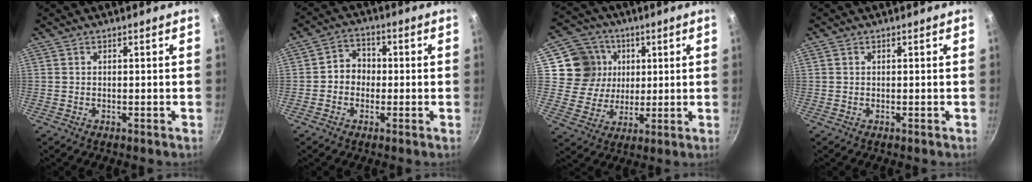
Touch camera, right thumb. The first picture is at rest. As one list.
[{"total": 5.2, "force": [-0.5, 4.6, 2.4], "torque": [-0.007, 0.016, -0.018]}, {"total": 12.0, "force": [3.4, 11.1, 3.3], "torque": [-0.028, -0.006, 0.056]}, {"total": 0.0}]